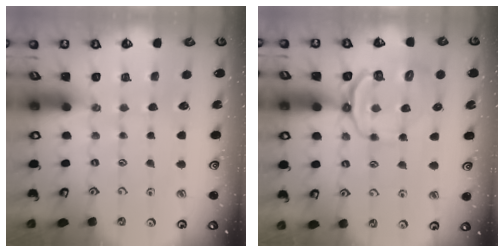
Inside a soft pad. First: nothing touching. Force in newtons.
{"total": 9.0, "press": 8.8, "slide": 2.1}